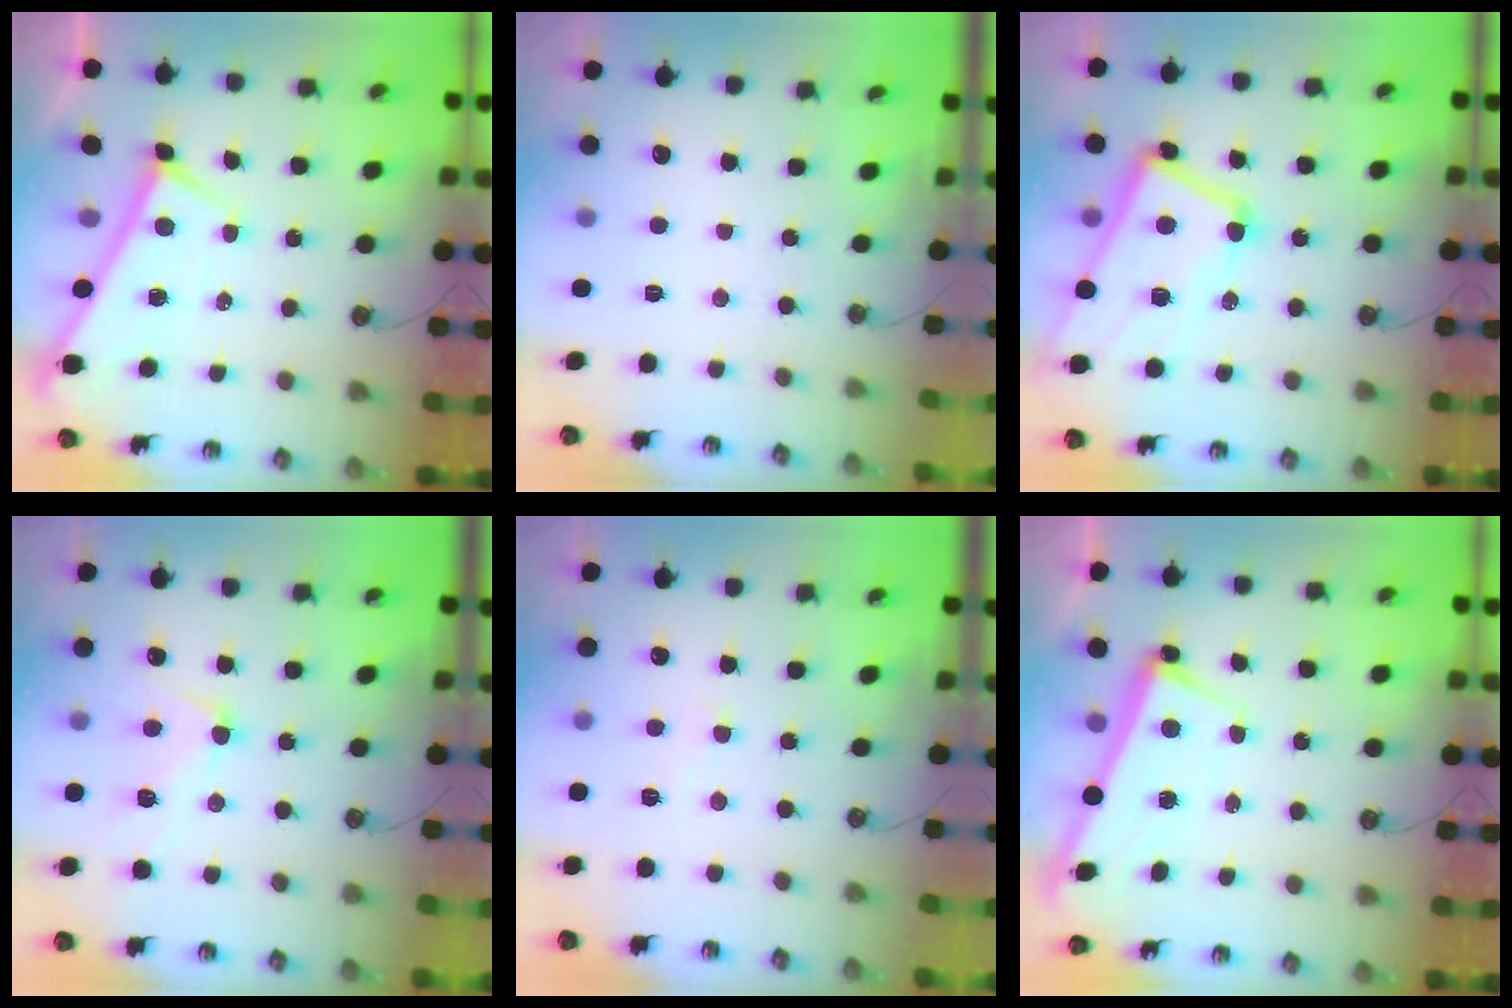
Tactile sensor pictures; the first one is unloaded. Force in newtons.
{"total": 0.0}
{"total": 10.6, "press": 10.3, "slide": 2.4}
{"total": 7.0, "press": 7.0, "slide": 0.8}
{"total": 3.6, "press": 3.5, "slide": 0.4}
{"total": 2.6, "press": 2.5, "slide": 0.6}